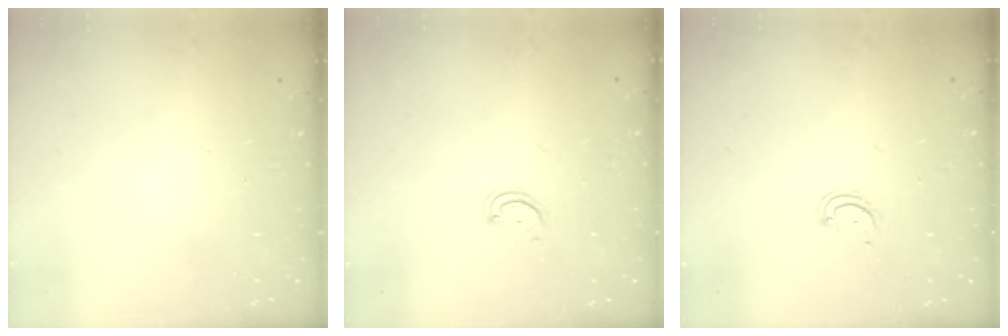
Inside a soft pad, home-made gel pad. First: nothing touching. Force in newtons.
{"total": 2.2, "press": 2.2, "slide": 0.2}
{"total": 2.3, "press": 2.3, "slide": 0.2}